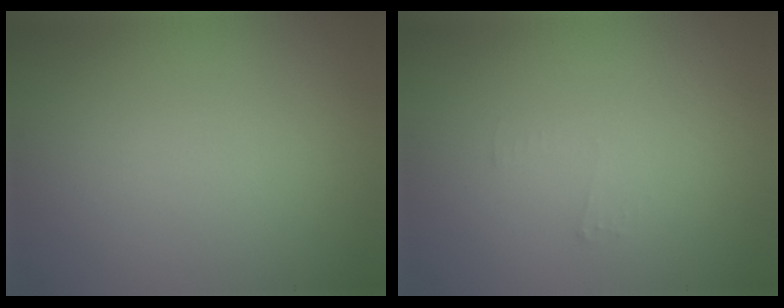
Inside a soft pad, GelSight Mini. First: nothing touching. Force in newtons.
{"total": 0.7, "press": 0.7, "slide": 0.1}